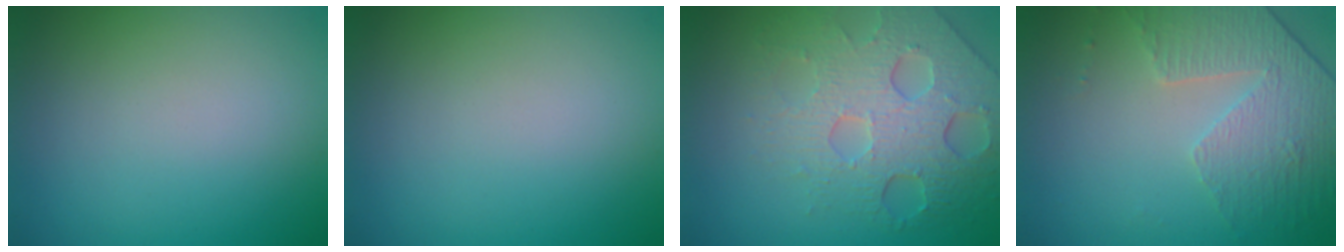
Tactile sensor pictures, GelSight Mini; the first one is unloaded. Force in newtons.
{"total": 0.0}
{"total": 7.1, "press": 5.0, "slide": 5.0}
{"total": 4.8, "press": 3.3, "slide": 3.5}